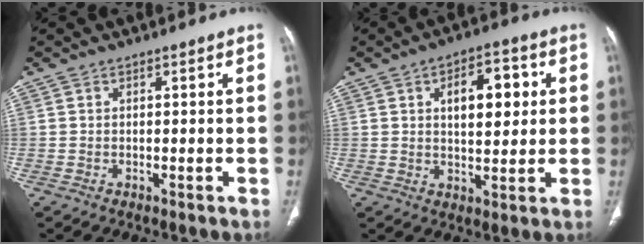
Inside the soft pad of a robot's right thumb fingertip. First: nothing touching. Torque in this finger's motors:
{"motor_torque": [-0.84, 0.62, 0.11, -0.02, 0.10]}